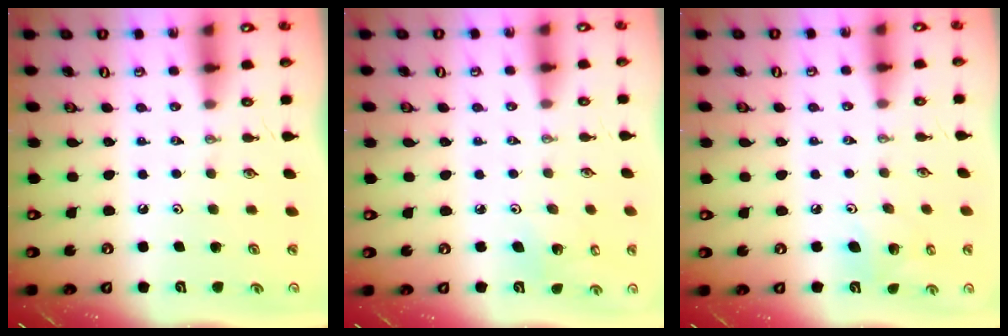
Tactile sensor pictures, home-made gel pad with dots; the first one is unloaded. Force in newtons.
{"total": 3.5, "press": 3.3, "slide": 1.1}
{"total": 7.0, "press": 6.8, "slide": 1.7}